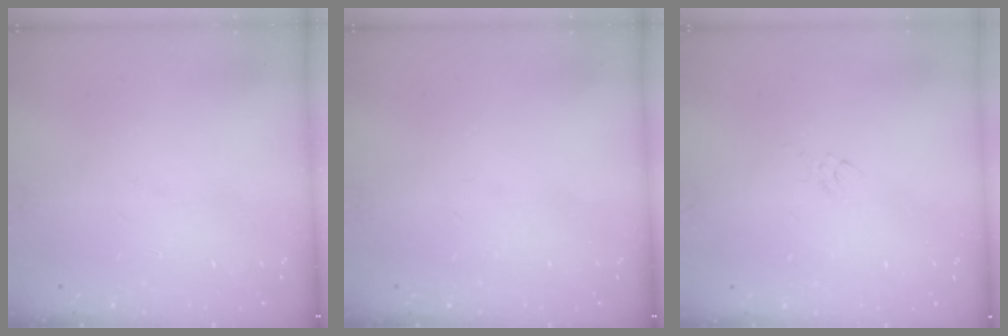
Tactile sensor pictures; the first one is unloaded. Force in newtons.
{"total": 0.0}
{"total": 2.7, "press": 2.5, "slide": 0.9}